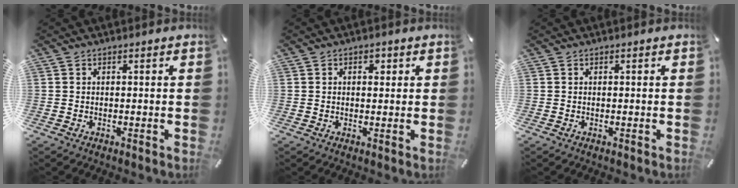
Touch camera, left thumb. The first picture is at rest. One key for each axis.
{"total": 1.8, "fx": 0.5, "fy": 1.4, "fz": 1.0, "tx": -0.006, "ty": 0.002, "tz": 0.002}
{"total": 0.0}